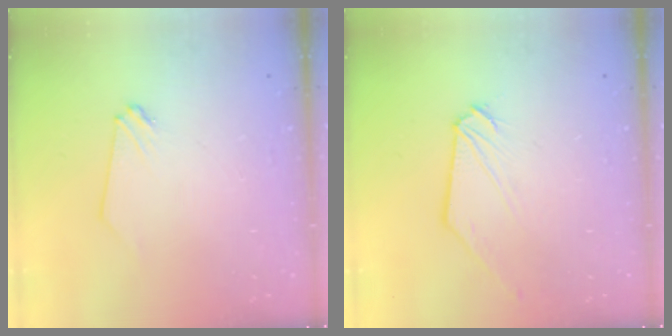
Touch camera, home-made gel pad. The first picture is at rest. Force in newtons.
{"total": 0.7, "press": 0.7, "slide": 0.0}